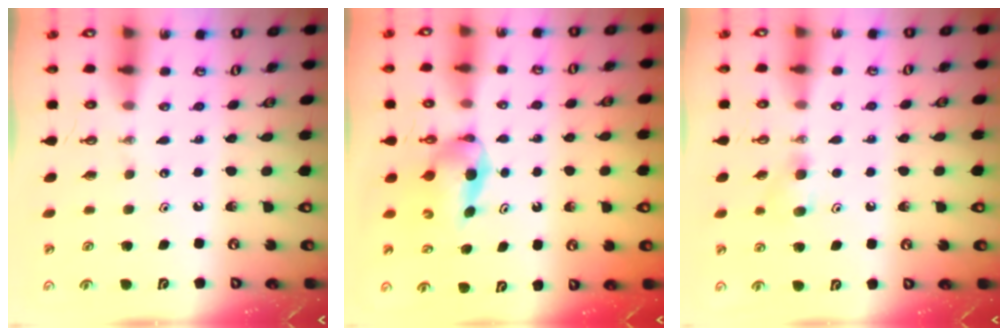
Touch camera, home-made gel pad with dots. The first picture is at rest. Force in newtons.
{"total": 7.5, "press": 5.4, "slide": 5.2}
{"total": 5.3, "press": 5.1, "slide": 1.3}